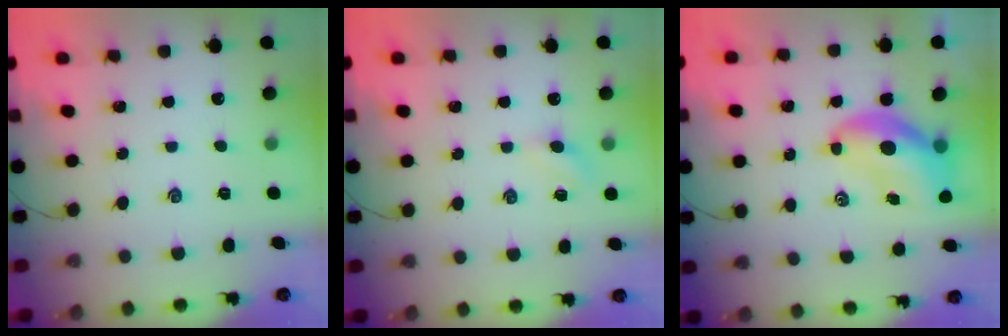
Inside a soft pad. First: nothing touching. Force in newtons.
{"total": 3.6, "press": 3.4, "slide": 1.2}
{"total": 9.5, "press": 9.0, "slide": 3.0}